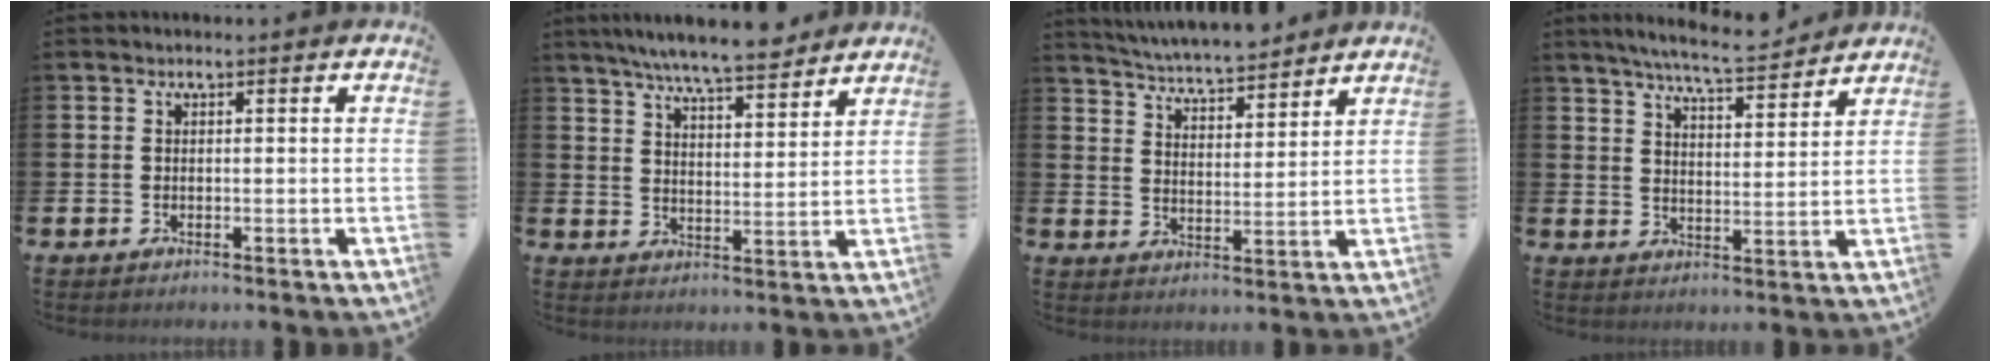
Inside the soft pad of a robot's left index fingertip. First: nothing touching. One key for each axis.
{"total": 7.5, "fx": 7.1, "fy": 0.5, "fz": 2.4, "tx": -0.066, "ty": -0.034, "tz": 0.126}
{"total": 5.4, "fx": 5.4, "fy": 0.4, "fz": 0.6, "tx": -0.039, "ty": -0.036, "tz": 0.095}
{"total": 6.9, "fx": 6.6, "fy": 0.2, "fz": 1.9, "tx": -0.051, "ty": -0.037, "tz": 0.116}